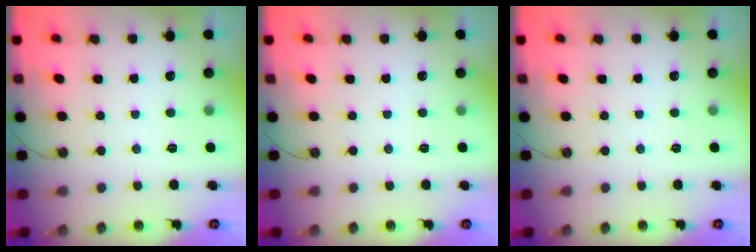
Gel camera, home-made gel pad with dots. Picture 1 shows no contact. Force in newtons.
{"total": 0.0}
{"total": 0.0}